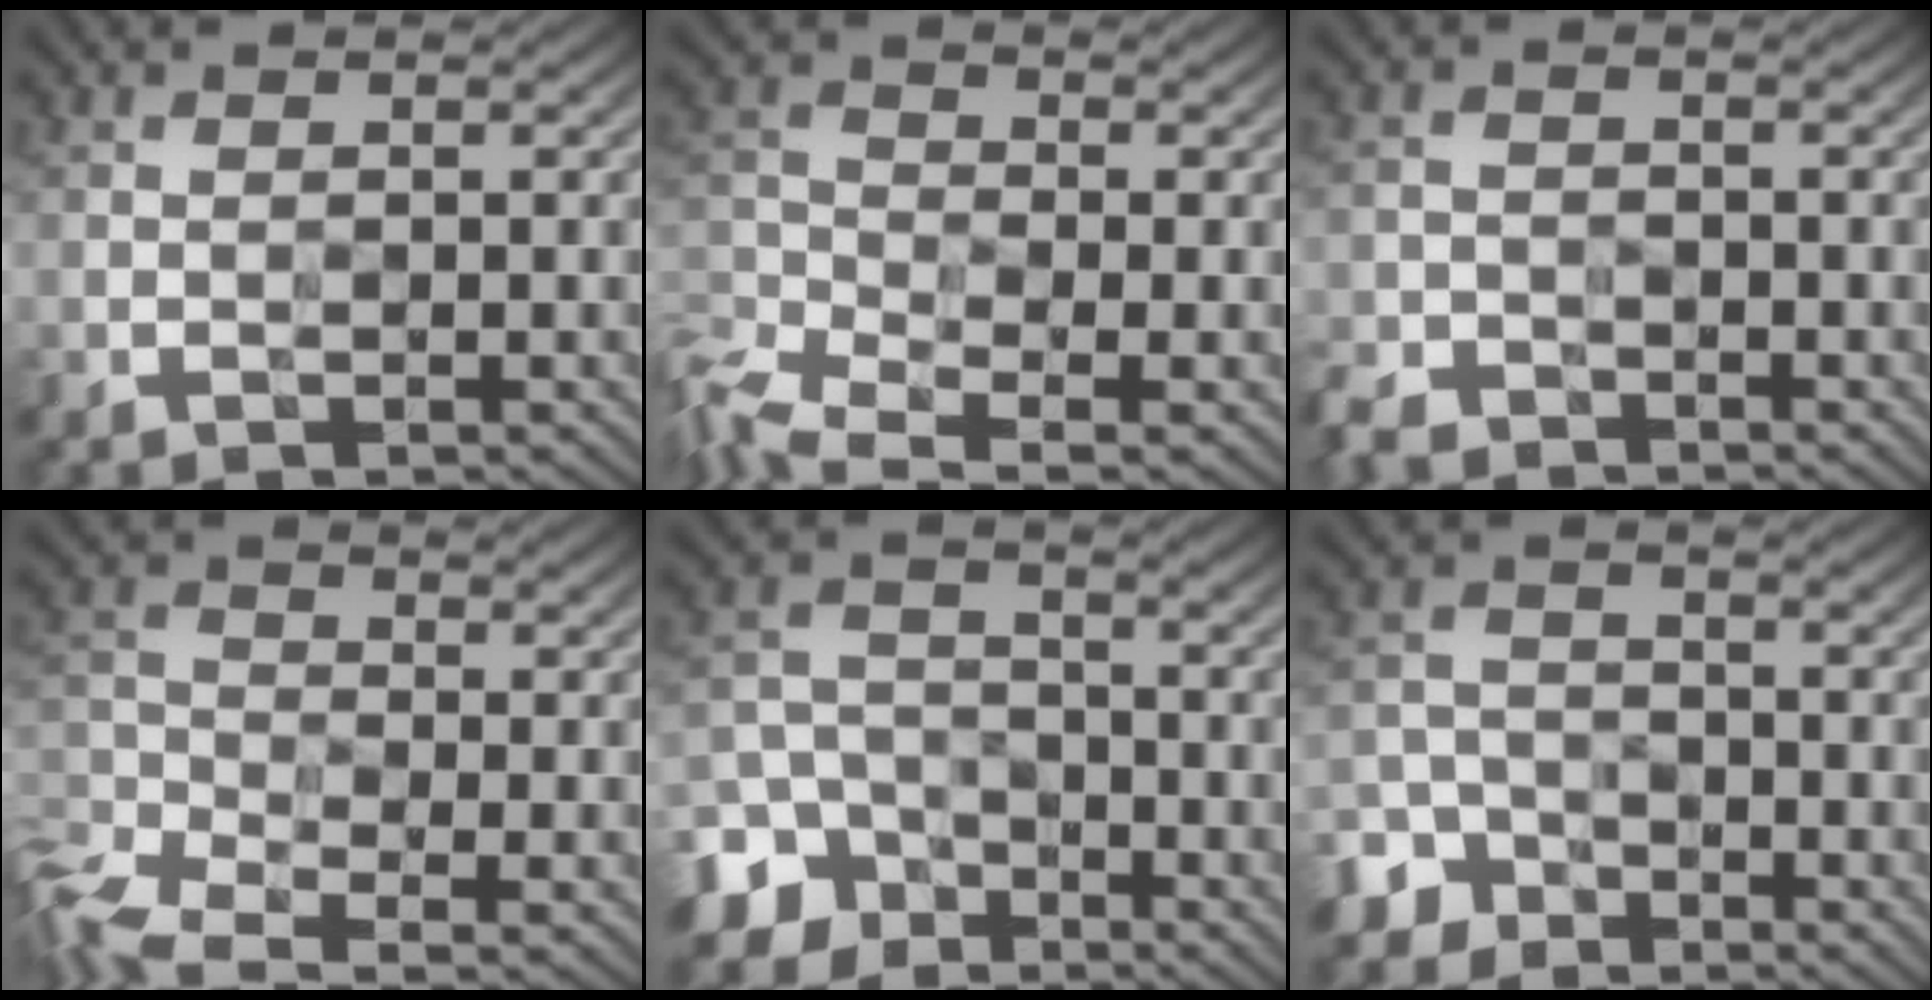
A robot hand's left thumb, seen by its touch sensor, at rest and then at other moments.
{"total": 8.0, "force": [-5.3, 3.3, 5.0], "torque": [-0.121, -0.021, -0.111]}
{"total": 3.2, "force": [-3.0, 1.2, 0.4], "torque": [-0.006, -0.007, -0.068]}
{"total": 8.3, "force": [-6.0, 3.3, 4.6], "torque": [-0.112, -0.022, -0.125]}
{"total": 7.7, "force": [-4.7, 5.7, 2.1], "torque": [-0.058, -0.012, -0.102]}
{"total": 4.4, "force": [-3.3, 2.9, 0.5], "torque": [-0.013, -0.002, -0.077]}